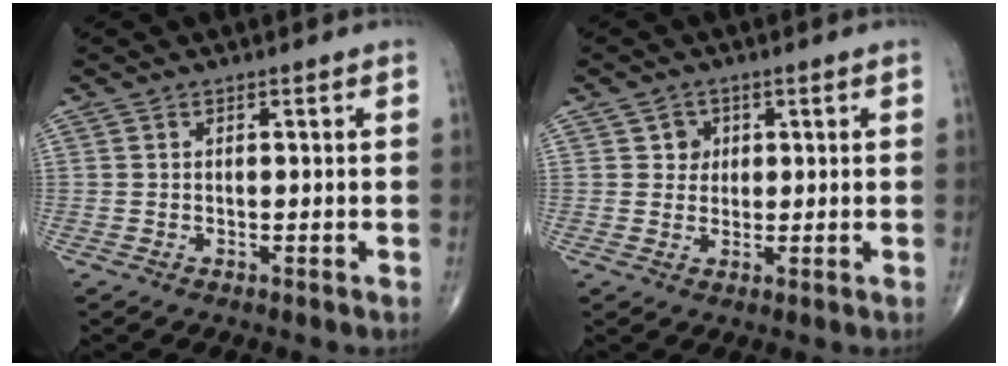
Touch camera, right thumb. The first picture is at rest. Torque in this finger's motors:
{"motor_torque": [-0.73, 0.09, -0.07, -0.19, 0.01]}